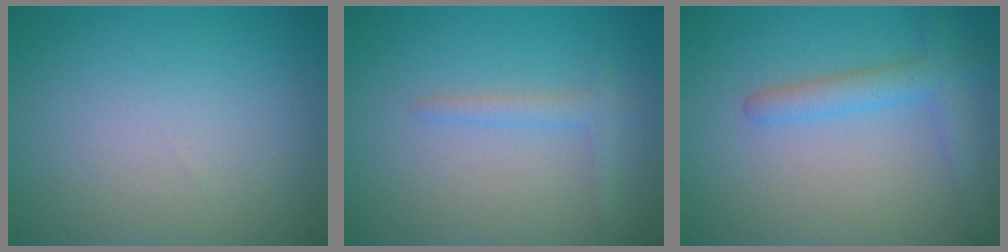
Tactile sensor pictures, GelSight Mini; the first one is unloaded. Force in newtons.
{"total": 1.4, "press": 1.4, "slide": 0.2}
{"total": 2.9, "press": 2.9, "slide": 0.1}